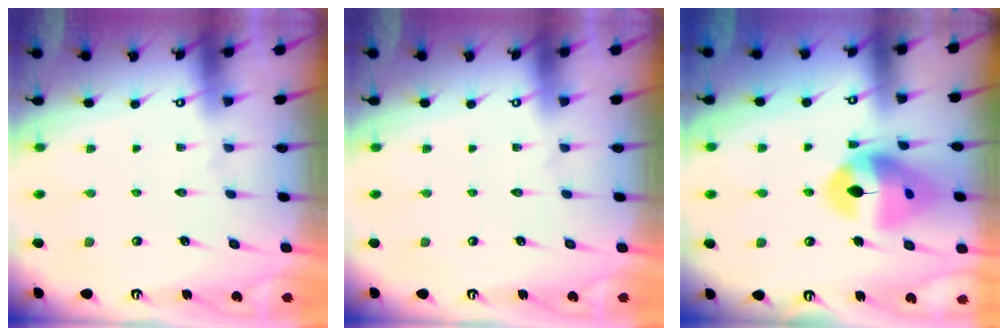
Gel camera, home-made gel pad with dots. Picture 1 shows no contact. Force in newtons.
{"total": 0.0}
{"total": 15.7, "press": 15.6, "slide": 1.8}